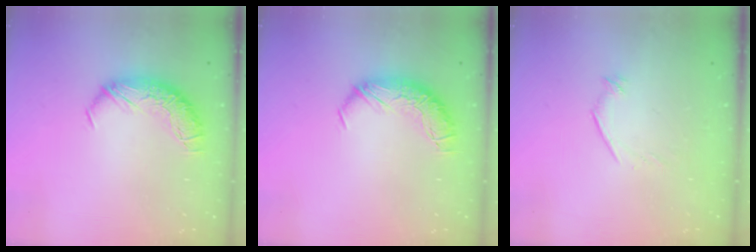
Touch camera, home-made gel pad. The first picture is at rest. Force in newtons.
{"total": 0.0}
{"total": 6.9, "press": 6.9, "slide": 0.8}